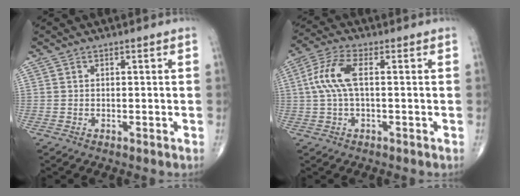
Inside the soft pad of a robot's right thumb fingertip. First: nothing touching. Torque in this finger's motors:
{"motor_torque": [1.17, 1.38, 0.95, -0.01, 0.09]}